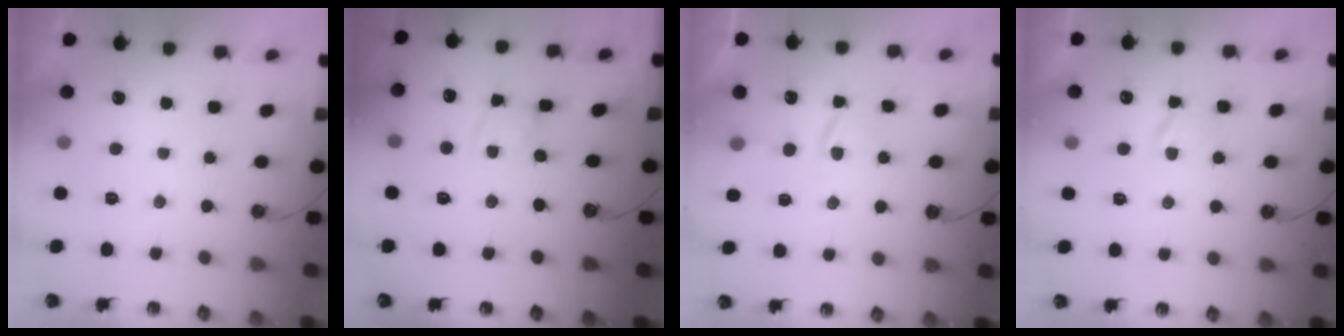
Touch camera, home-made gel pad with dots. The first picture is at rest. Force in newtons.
{"total": 2.0, "press": 2.0, "slide": 0.1}
{"total": 4.5, "press": 4.4, "slide": 0.6}
{"total": 5.7, "press": 5.7, "slide": 0.7}